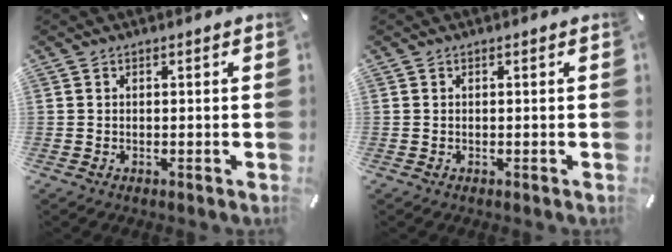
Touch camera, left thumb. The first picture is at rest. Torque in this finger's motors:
{"motor_torque": [0.03, 0.03, -0.07, -0.07, 0.00]}